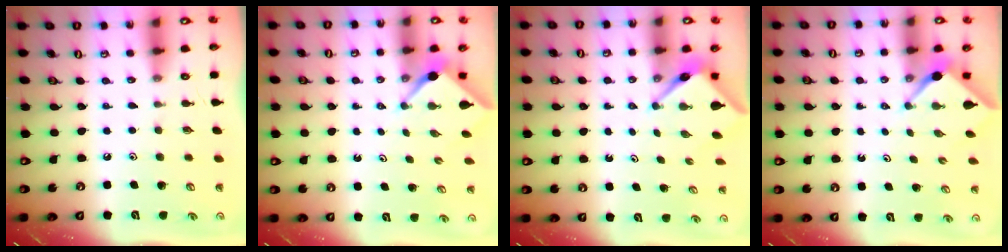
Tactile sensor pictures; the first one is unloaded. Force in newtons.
{"total": 2.4, "press": 2.4, "slide": 0.3}
{"total": 4.0, "press": 4.0, "slide": 0.2}
{"total": 2.4, "press": 2.4, "slide": 0.3}